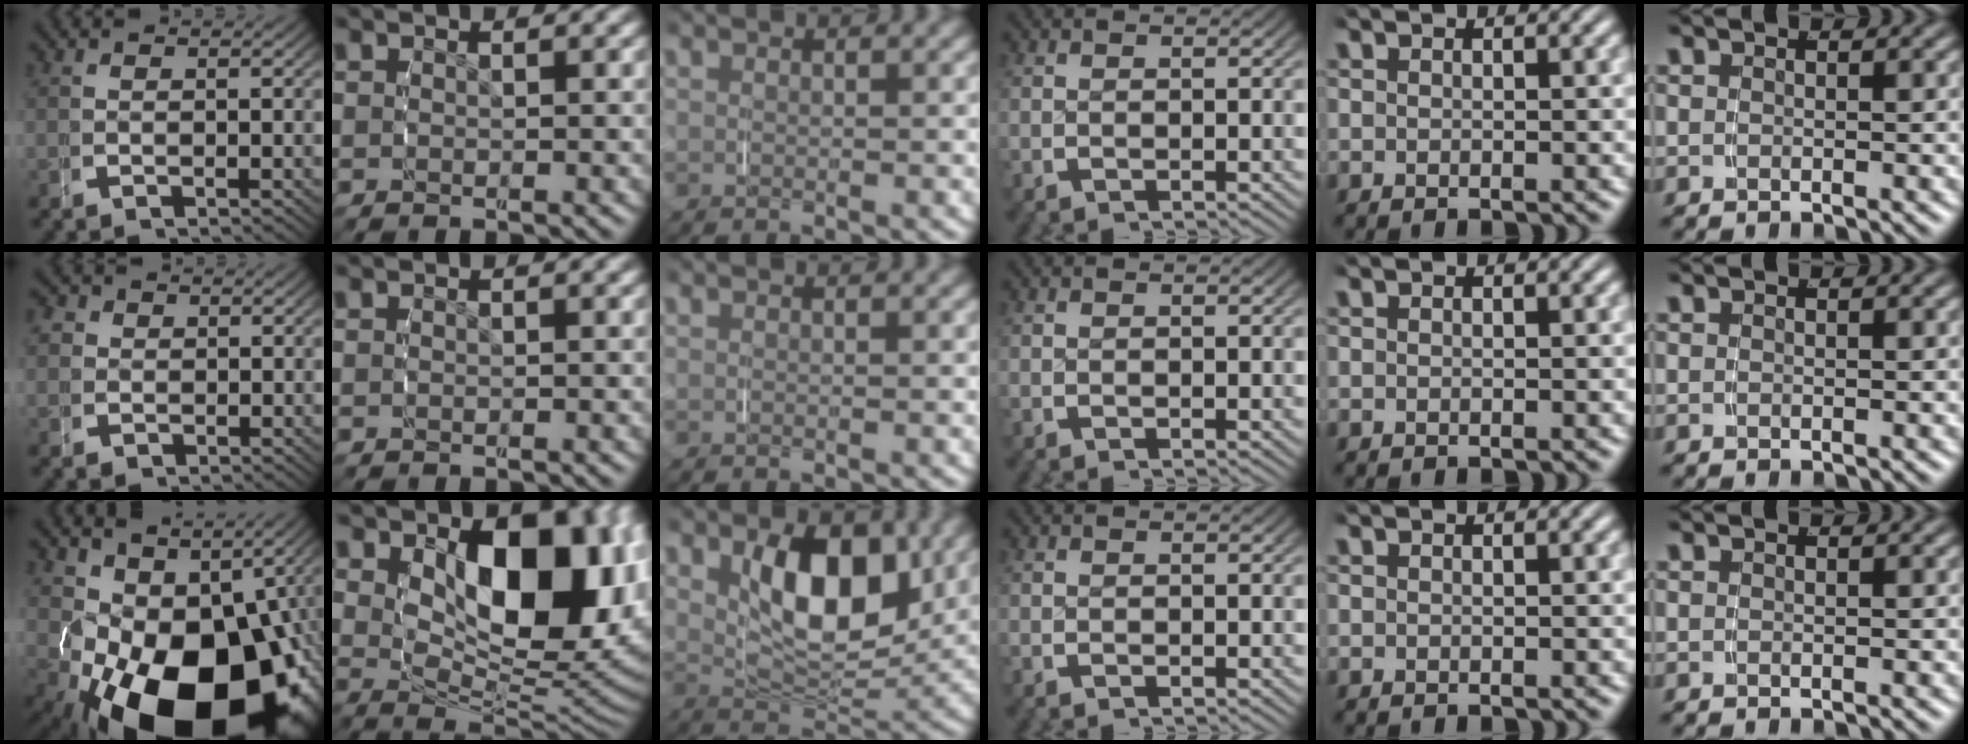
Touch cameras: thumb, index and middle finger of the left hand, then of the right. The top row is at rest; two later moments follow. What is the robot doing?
{"motion": "grasp_and_lifting", "object": "plastic wrap"}